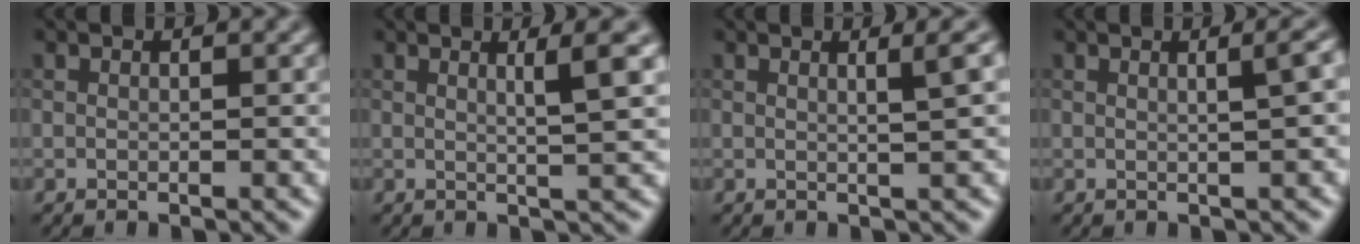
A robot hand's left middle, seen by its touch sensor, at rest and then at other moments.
{"total": 3.4, "force": [1.2, 0.6, 3.1], "torque": [-0.037, 0.005, 0.016]}
{"total": 2.8, "force": [1.0, 0.7, 2.5], "torque": [-0.025, 0.008, 0.005]}
{"total": 3.2, "force": [0.9, 1.1, 2.8], "torque": [-0.020, 0.013, 0.002]}